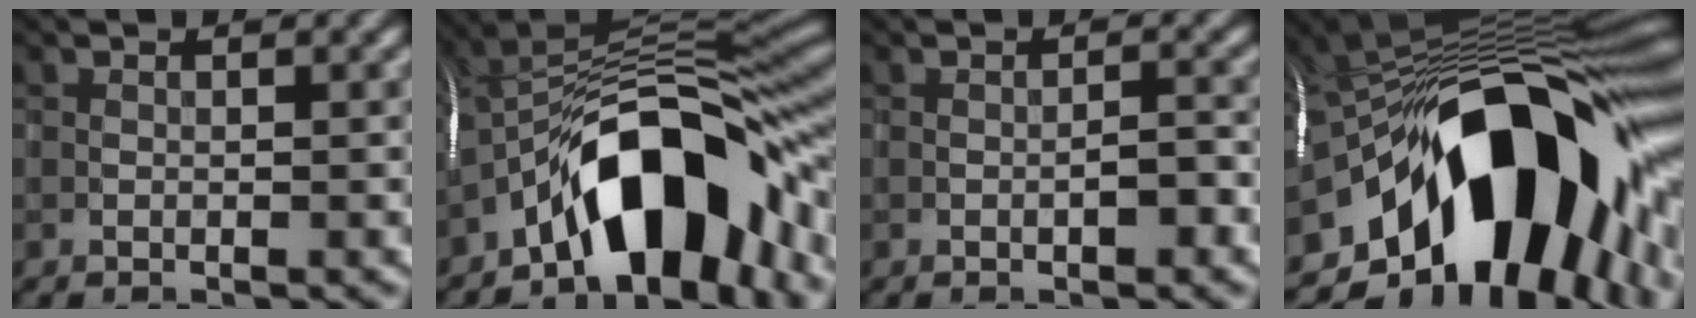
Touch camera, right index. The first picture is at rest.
{"total": 12.0, "force": [-5.6, 5.2, 9.2], "torque": [-0.120, 0.024, -0.104]}
{"total": 1.5, "force": [-0.6, 0.4, 1.3], "torque": [-0.021, 0.003, -0.011]}
{"total": 18.4, "force": [-5.5, 9.6, 14.7], "torque": [-0.220, 0.020, -0.103]}